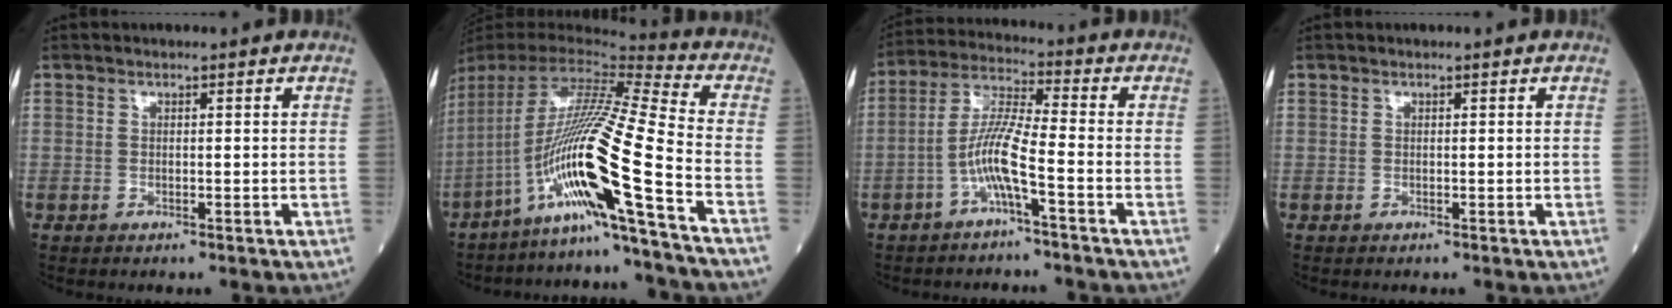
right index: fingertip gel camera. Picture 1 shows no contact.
{"total": 19.8, "force": [-9.0, -2.4, 17.4], "torque": [-0.349, -0.014, -0.176]}
{"total": 7.4, "force": [-2.9, 0.1, 6.8], "torque": [-0.139, 0.014, -0.061]}
{"total": 0.0}